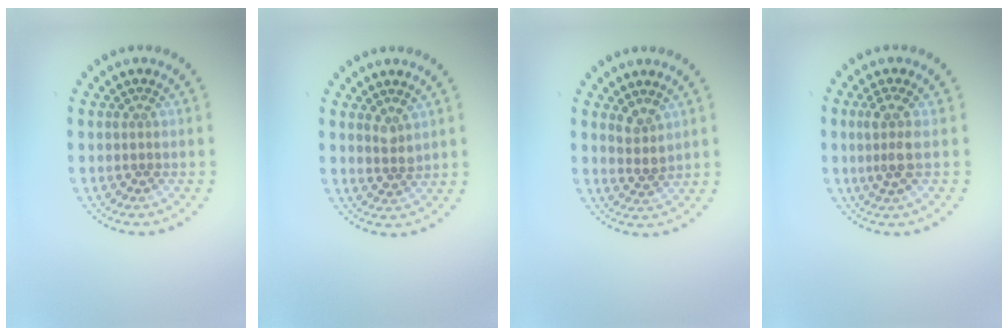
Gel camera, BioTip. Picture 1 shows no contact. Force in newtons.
{"total": 1.3, "press": 1.1, "slide": 0.6}
{"total": 1.9, "press": 1.4, "slide": 1.2}
{"total": 2.3, "press": 1.9, "slide": 1.3}